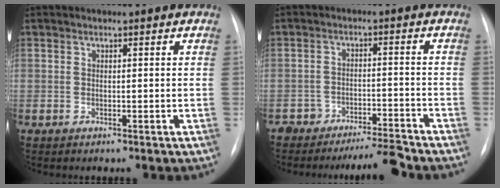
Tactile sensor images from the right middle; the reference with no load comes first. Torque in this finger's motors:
{"motor_torque": [0.14, -0.15, 0.04, 0.03]}